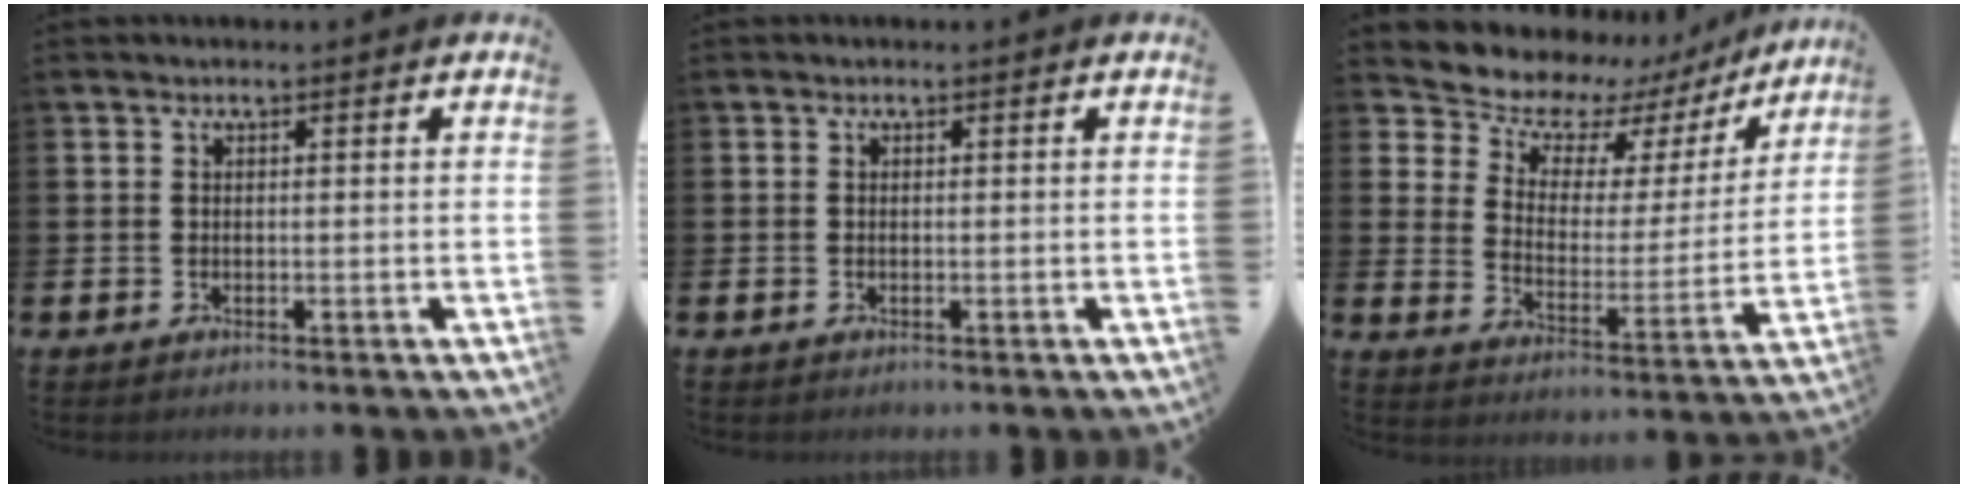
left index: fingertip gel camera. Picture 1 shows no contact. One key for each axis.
{"total": 0.0}
{"total": 9.0, "fx": 7.6, "fy": 4.2, "fz": 2.4, "tx": -0.079, "ty": -0.057, "tz": 0.131}